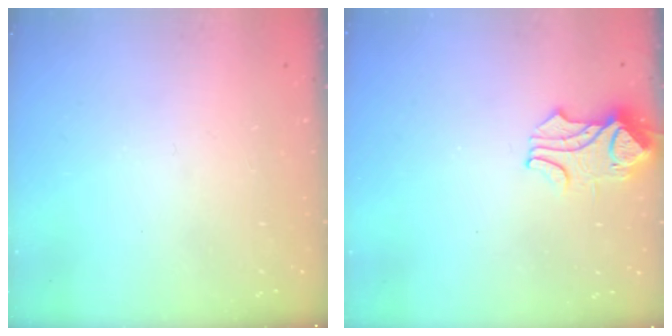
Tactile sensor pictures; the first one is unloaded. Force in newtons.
{"total": 1.5, "press": 1.5, "slide": 0.5}